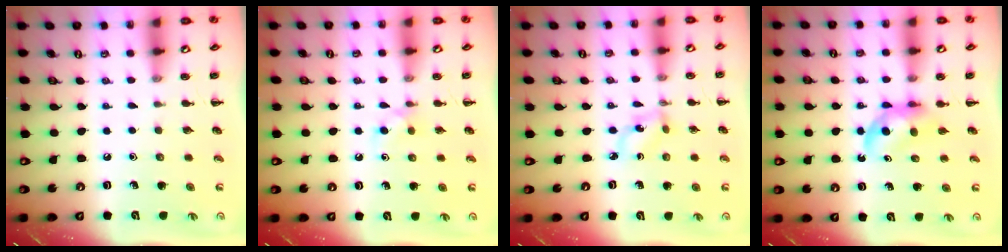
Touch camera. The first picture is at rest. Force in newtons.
{"total": 4.2, "press": 4.0, "slide": 1.3}
{"total": 2.0, "press": 2.0, "slide": 0.5}
{"total": 4.8, "press": 4.6, "slide": 1.3}